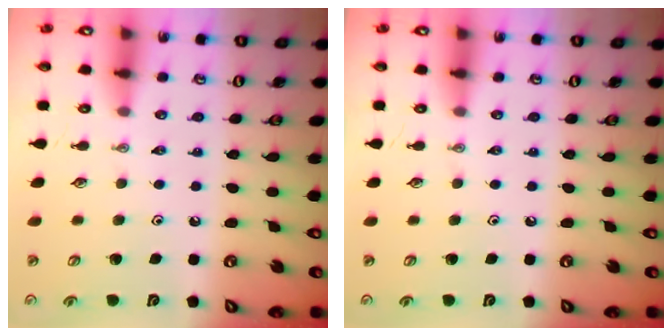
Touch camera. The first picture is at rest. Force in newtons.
{"total": 0.0}